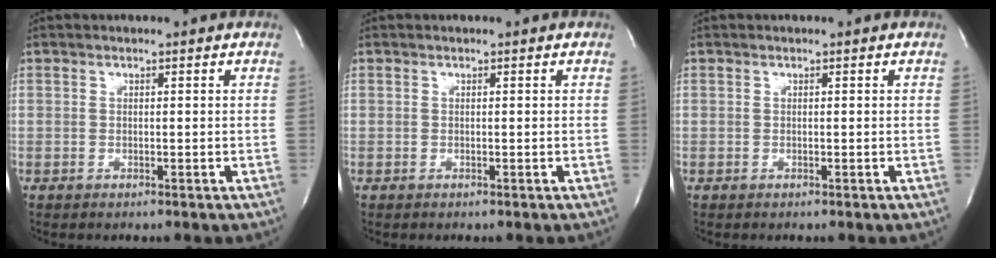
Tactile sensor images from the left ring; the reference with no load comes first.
{"total": 0.0}
{"total": 0.0}